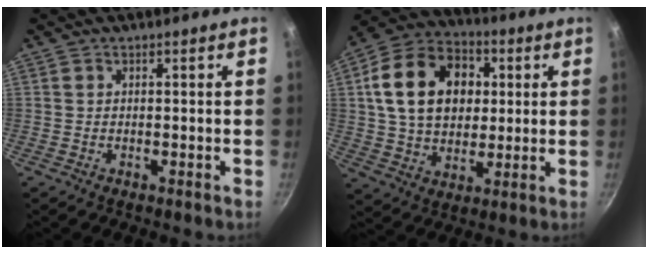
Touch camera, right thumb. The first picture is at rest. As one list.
[{"total": 20.0, "force": [3.8, 14.7, 12.9], "torque": [-0.197, 0.016, 0.059]}]